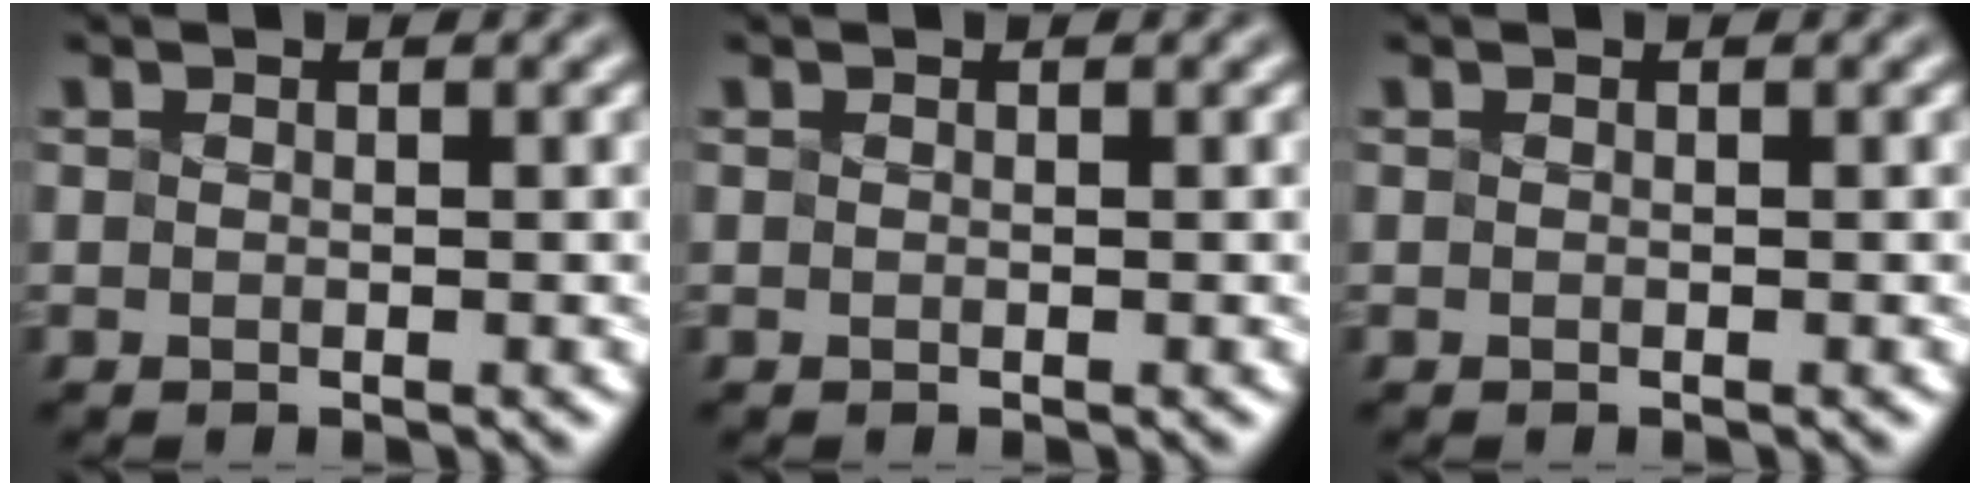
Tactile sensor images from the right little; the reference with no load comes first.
{"total": 0.0}
{"total": 0.0}